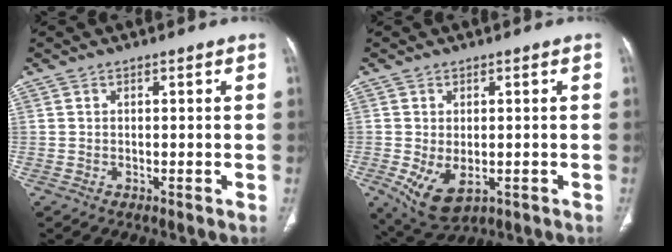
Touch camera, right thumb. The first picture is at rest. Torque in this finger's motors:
{"motor_torque": [-0.39, 0.61, 0.89, -0.04, 0.24]}